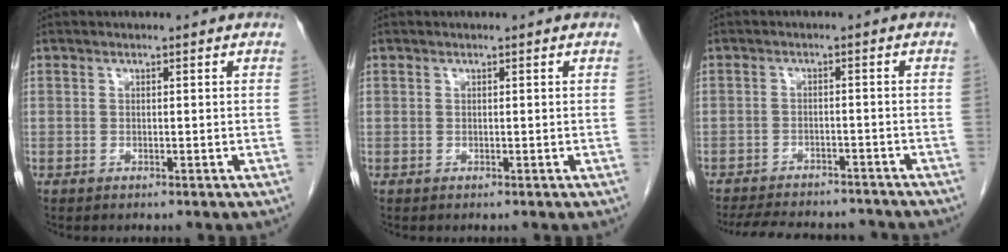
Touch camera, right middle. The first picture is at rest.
{"total": 0.0}
{"total": 14.2, "force": [-12.8, 4.0, 4.8], "torque": [-0.102, -0.002, -0.168]}